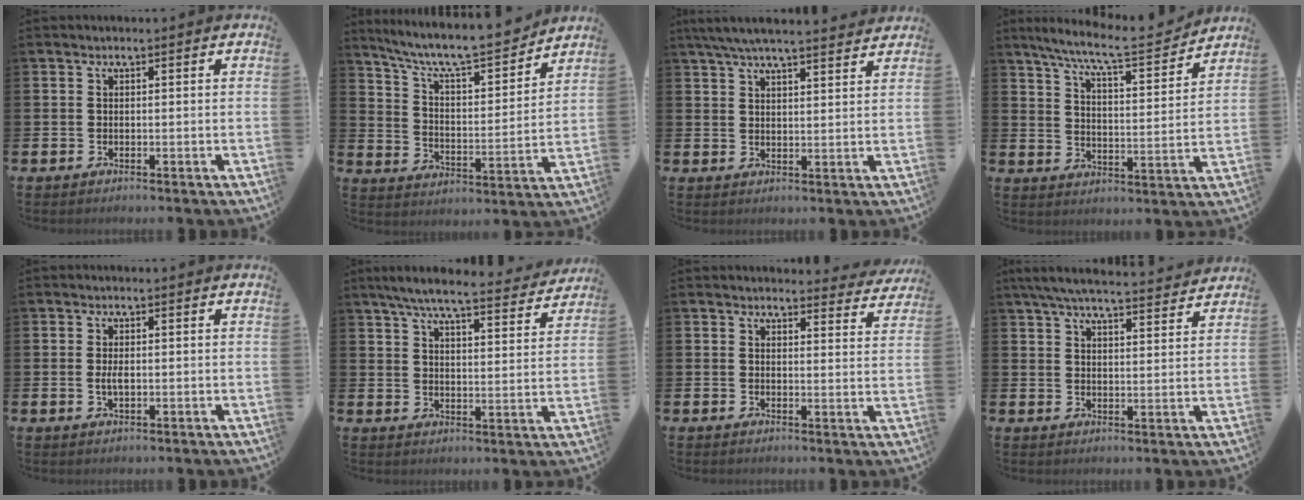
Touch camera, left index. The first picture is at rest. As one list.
[{"total": 9.1, "force": [8.4, 1.6, 3.1], "torque": [-0.090, -0.064, 0.140]}, {"total": 5.9, "force": [5.5, 0.4, 2.0], "torque": [-0.045, -0.021, 0.099]}, {"total": 8.4, "force": [7.6, 1.0, 3.6], "torque": [-0.088, -0.050, 0.127]}, {"total": 1.9, "force": [0.0, 0.9, 1.7], "torque": [-0.028, -0.001, -0.002]}, {"total": 6.9, "force": [6.3, 0.6, 2.8], "torque": [-0.059, -0.040, 0.104]}, {"total": 3.1, "force": [3.1, 0.6, 0.1], "torque": [0.012, -0.025, 0.050]}, {"total": 6.6, "force": [6.2, 0.8, 2.1], "torque": [-0.052, -0.034, 0.110]}]